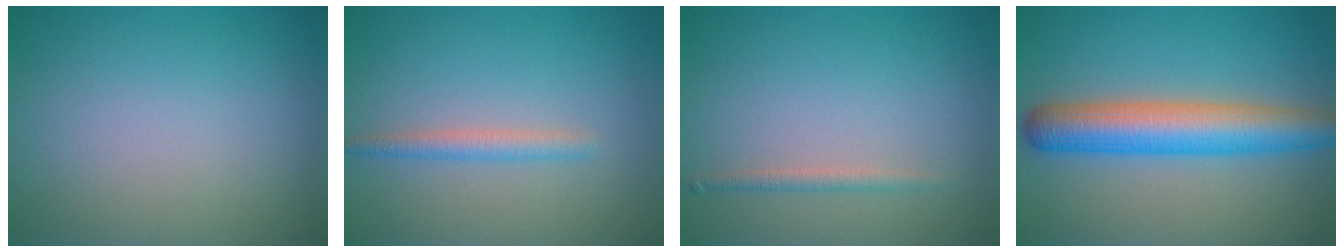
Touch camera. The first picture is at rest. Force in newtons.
{"total": 1.7, "press": 1.7, "slide": 0.1}
{"total": 1.1, "press": 1.1, "slide": 0.0}
{"total": 7.1, "press": 7.1, "slide": 0.2}